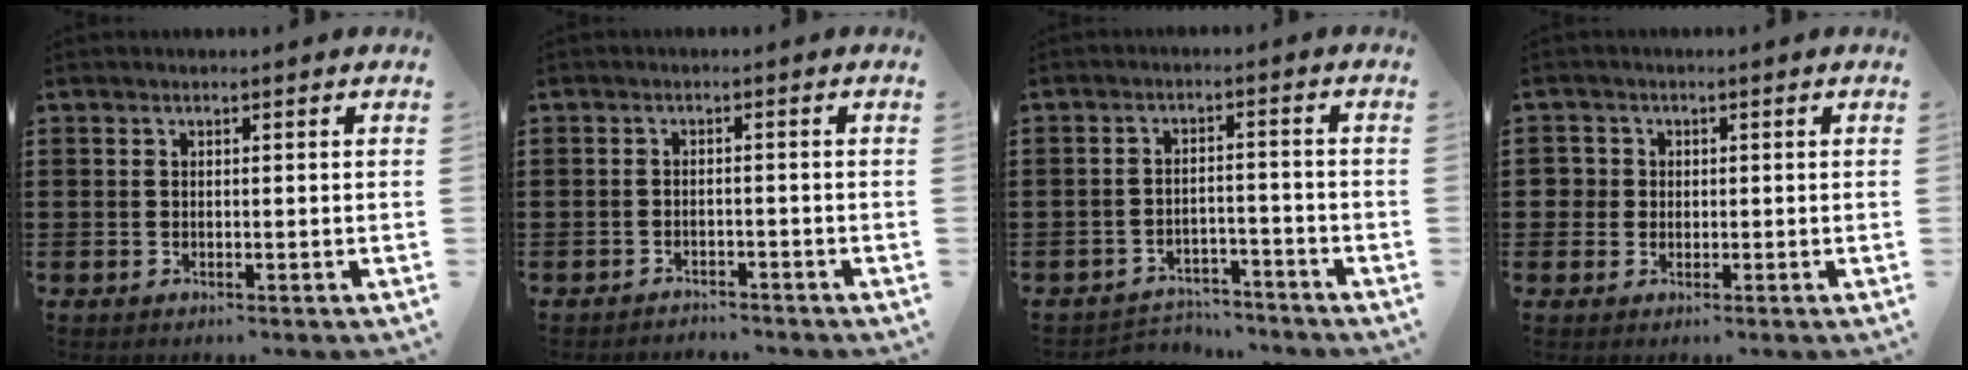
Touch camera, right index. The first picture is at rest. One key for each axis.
{"total": 1.7, "fx": -1.7, "fy": 0.2, "fz": -0.1, "tx": -0.005, "ty": 0.002, "tz": -0.038}
{"total": 3.5, "fx": -3.4, "fy": 0.6, "fz": 0.4, "tx": -0.011, "ty": 0.006, "tz": -0.072}
{"total": 2.3, "fx": 0.3, "fy": 2.3, "fz": 0.5, "tx": -0.020, "ty": 0.009, "tz": 0.002}